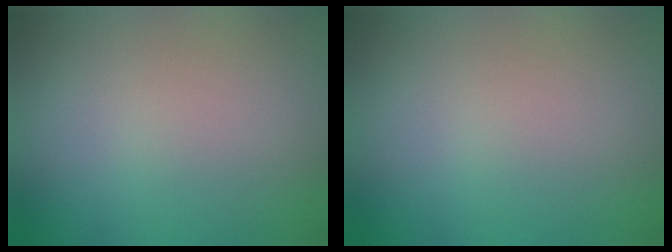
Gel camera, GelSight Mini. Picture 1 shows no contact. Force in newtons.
{"total": 0.0}